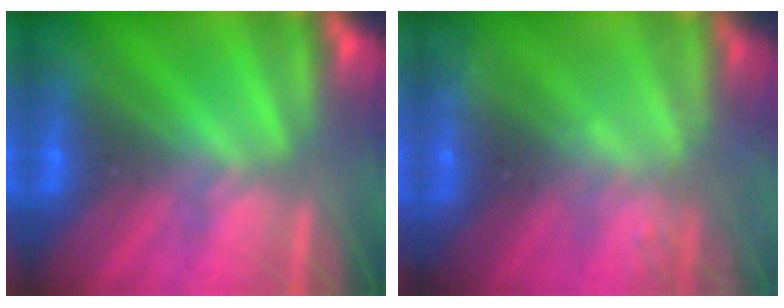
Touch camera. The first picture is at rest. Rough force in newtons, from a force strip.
{"total": 2.2}